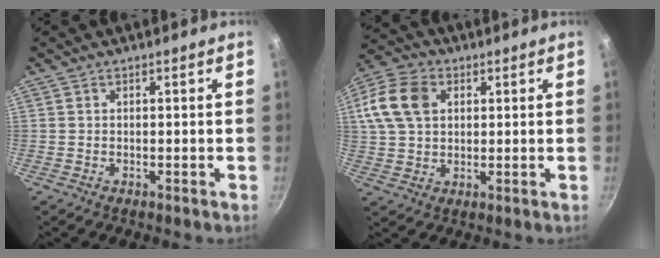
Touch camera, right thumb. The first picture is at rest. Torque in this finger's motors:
{"motor_torque": [-0.20, 0.50, 0.04, -0.04, 0.27]}